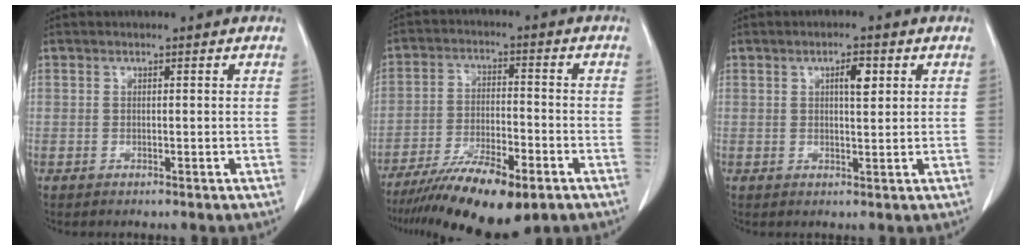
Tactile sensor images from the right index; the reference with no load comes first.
{"total": 14.0, "force": [-9.7, 3.5, 9.5], "torque": [-0.168, -0.023, -0.164]}
{"total": 3.1, "force": [1.1, 0.8, 2.8], "torque": [-0.046, 0.000, 0.018]}